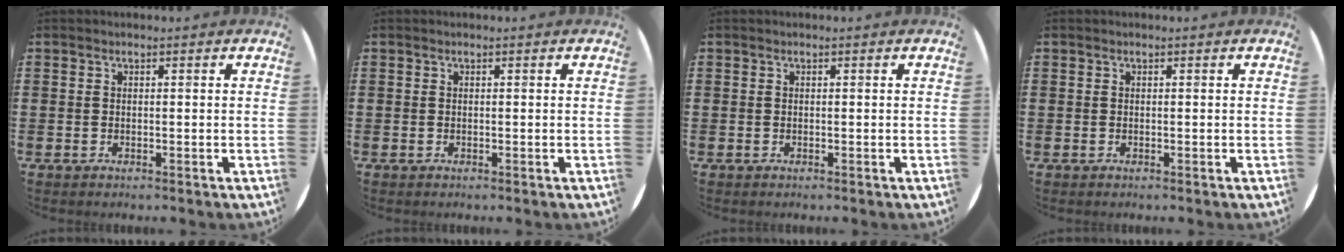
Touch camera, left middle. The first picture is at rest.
{"total": 0.0}
{"total": 0.0}
{"total": 0.0}